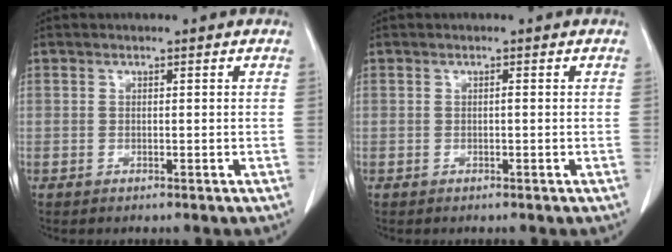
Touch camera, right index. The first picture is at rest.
{"total": 0.0}